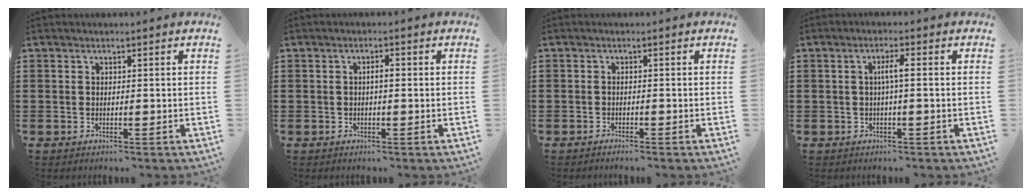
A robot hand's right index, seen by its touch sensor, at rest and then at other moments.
{"total": 1.4, "force": [-0.2, 0.3, 1.3], "torque": [-0.025, 0.001, -0.003]}
{"total": 0.8, "force": [-0.8, 0.0, 0.2], "torque": [-0.005, -0.002, -0.016]}
{"total": 2.6, "force": [-0.1, 0.1, 2.6], "torque": [-0.050, 0.001, -0.005]}